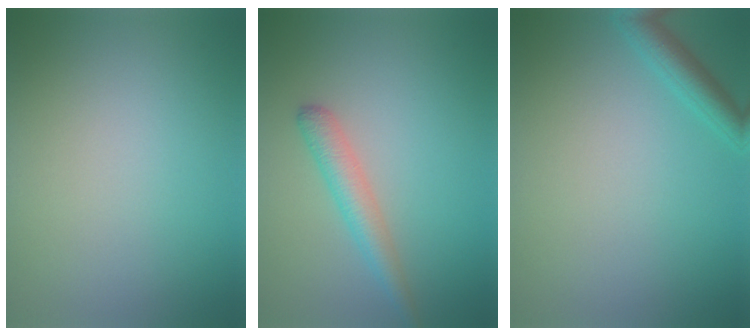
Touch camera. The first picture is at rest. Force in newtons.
{"total": 2.7, "press": 2.7, "slide": 0.0}
{"total": 2.4, "press": 2.4, "slide": 0.2}